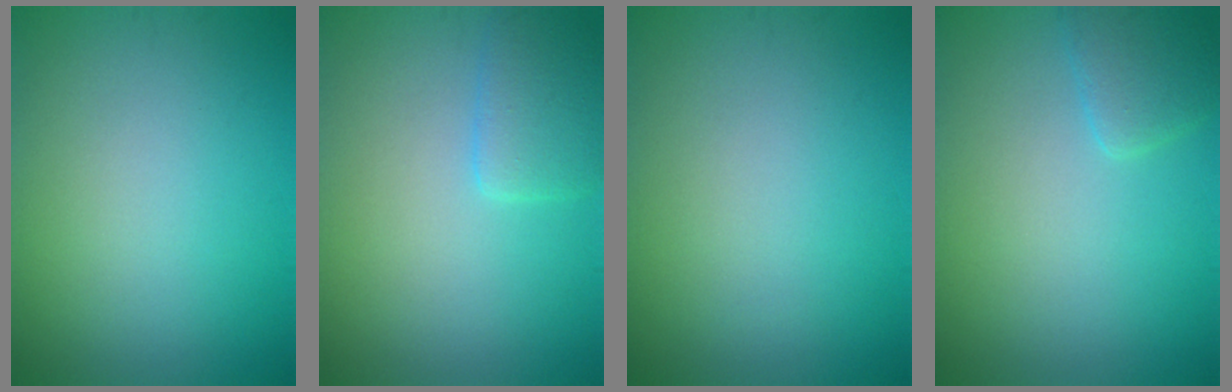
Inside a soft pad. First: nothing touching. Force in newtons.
{"total": 2.6, "press": 2.5, "slide": 0.2}
{"total": 0.0}
{"total": 2.0, "press": 2.0, "slide": 0.1}